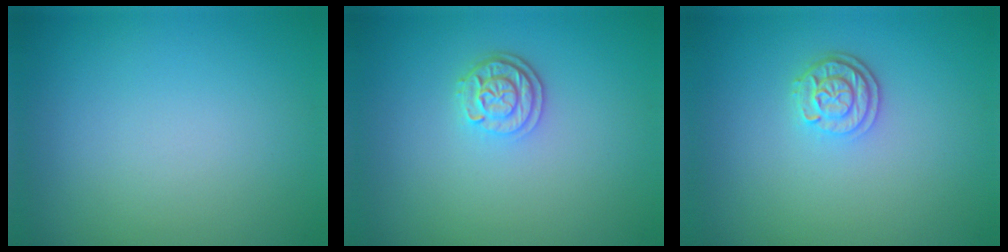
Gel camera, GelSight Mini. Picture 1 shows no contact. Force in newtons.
{"total": 2.6, "press": 2.2, "slide": 1.4}
{"total": 2.6, "press": 2.2, "slide": 1.4}